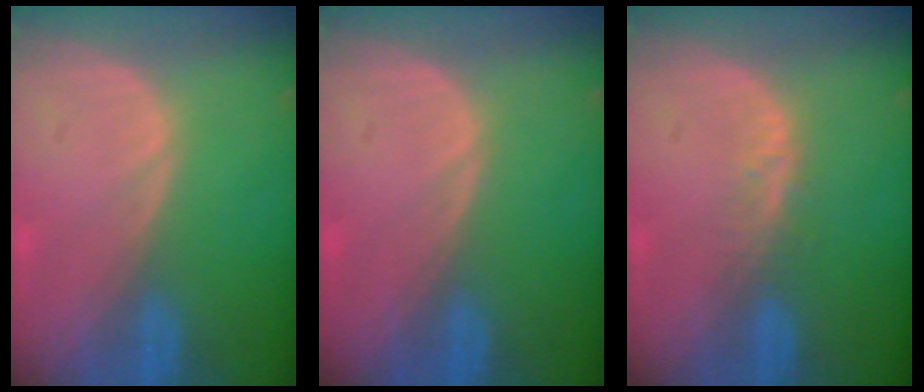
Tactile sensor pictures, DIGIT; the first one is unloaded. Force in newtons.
{"total": 0.0}
{"total": 2.1, "press": 2.1, "slide": 0.2}